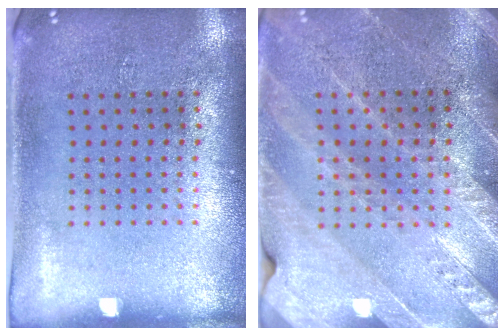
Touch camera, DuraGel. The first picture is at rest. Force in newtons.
{"total": 2.9, "press": 2.7, "slide": 0.9}